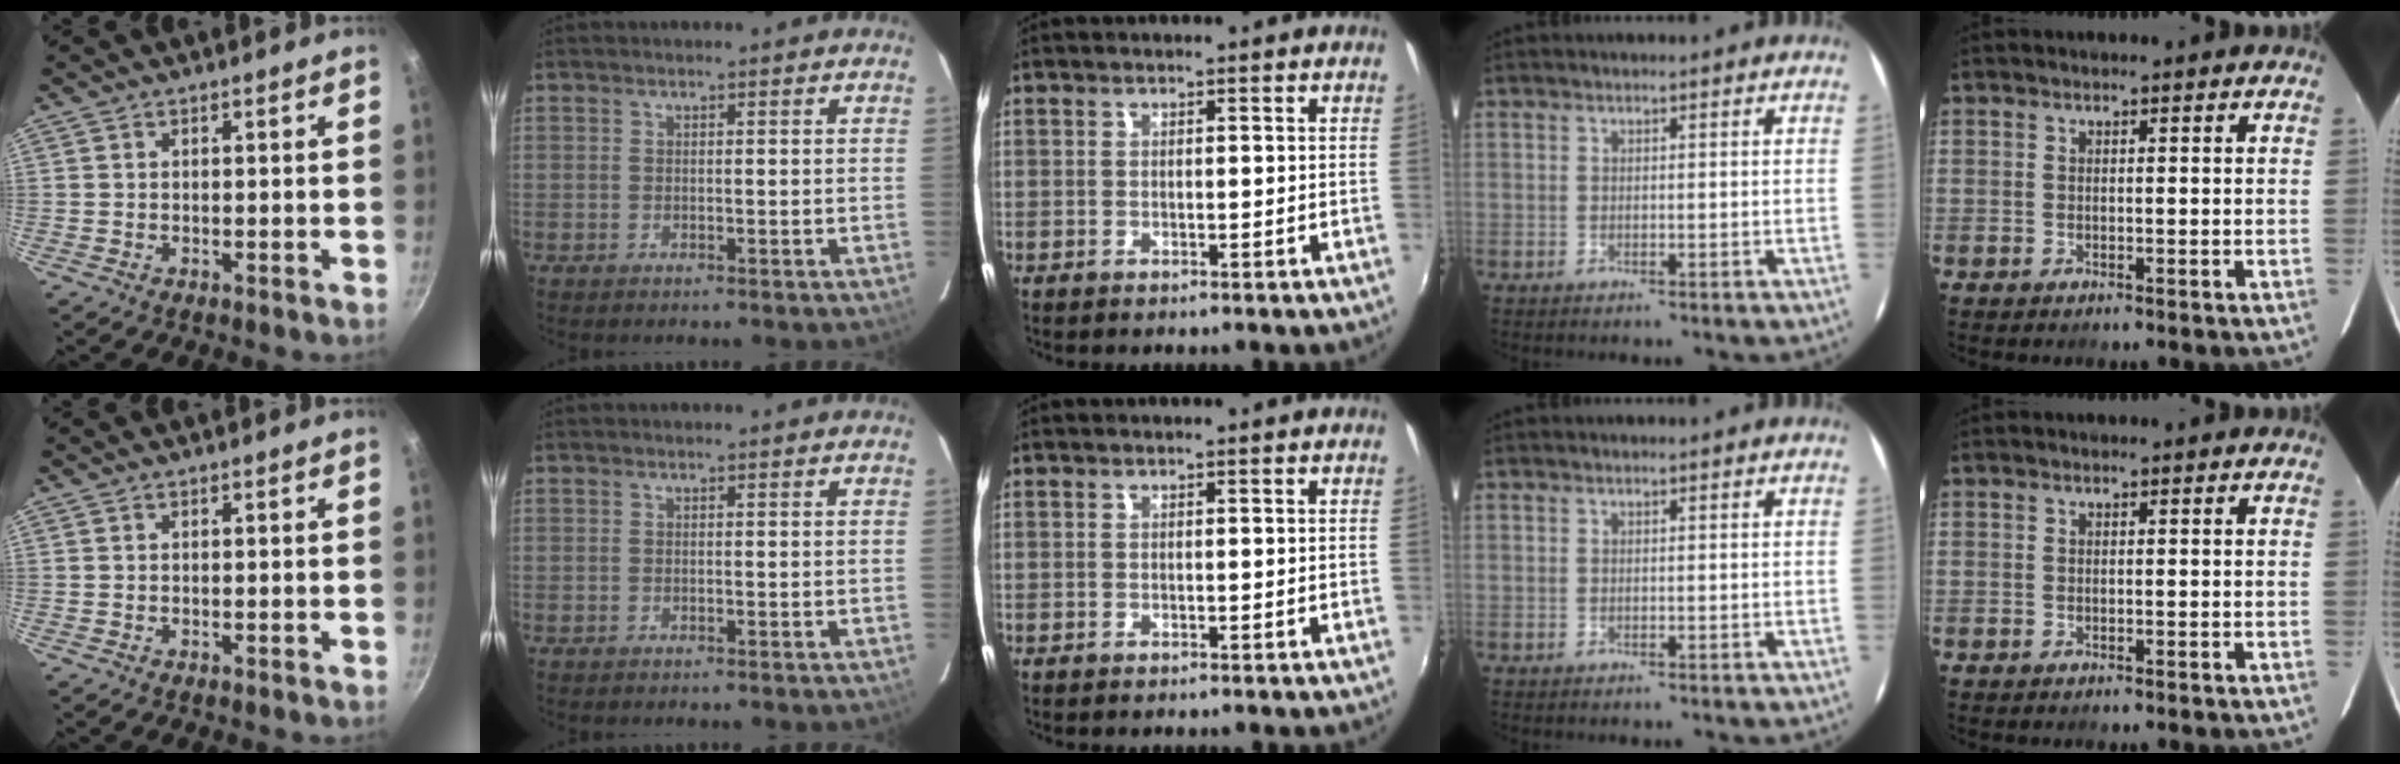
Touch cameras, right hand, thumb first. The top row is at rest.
{}